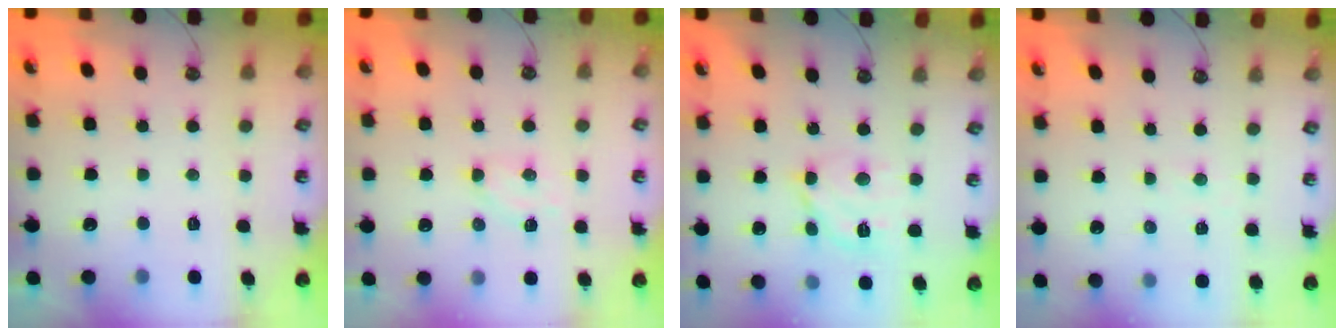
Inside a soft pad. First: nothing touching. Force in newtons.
{"total": 5.3, "press": 5.2, "slide": 1.1}
{"total": 12.5, "press": 12.4, "slide": 1.0}
{"total": 2.9, "press": 2.9, "slide": 0.4}